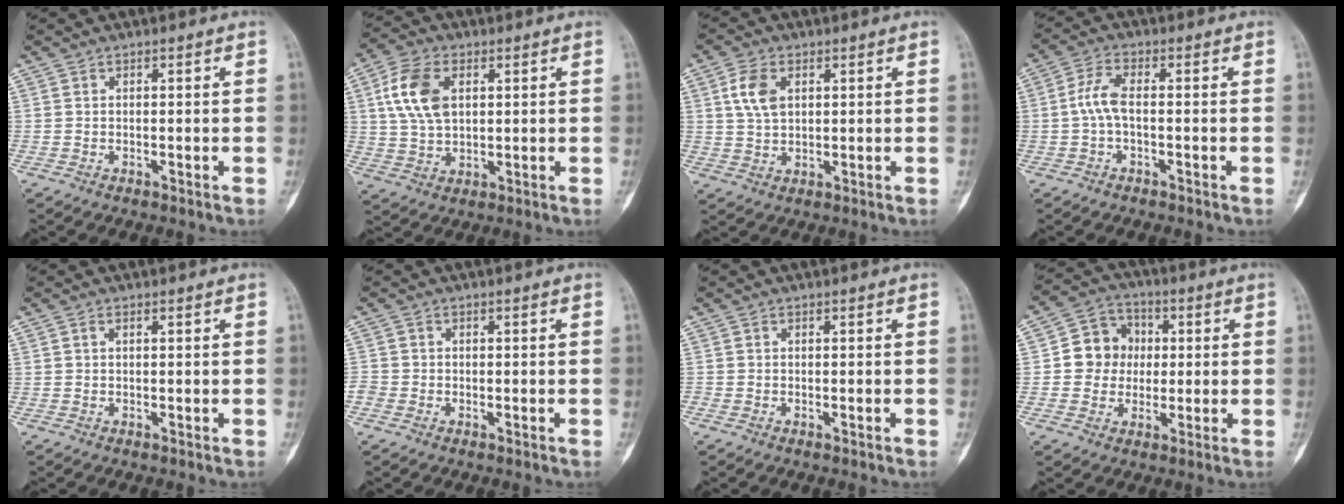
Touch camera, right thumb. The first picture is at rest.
{"total": 10.5, "force": [2.8, 6.5, 7.7], "torque": [-0.145, 0.004, 0.056]}
{"total": 6.0, "force": [2.0, 3.7, 4.3], "torque": [-0.078, -0.001, 0.039]}
{"total": 4.6, "force": [-0.5, 1.8, 4.2], "torque": [-0.094, 0.017, -0.014]}
{"total": 0.5, "force": [0.2, 0.2, 0.4], "torque": [-0.010, 0.003, 0.002]}
{"total": 2.0, "force": [-1.0, 1.7, 0.5], "torque": [-0.004, 0.008, -0.024]}
{"total": 0.5, "force": [-0.4, 0.2, 0.2], "torque": [0.002, 0.001, -0.007]}
{"total": 9.0, "force": [0.3, 8.3, 3.4], "torque": [-0.011, 0.017, -0.006]}